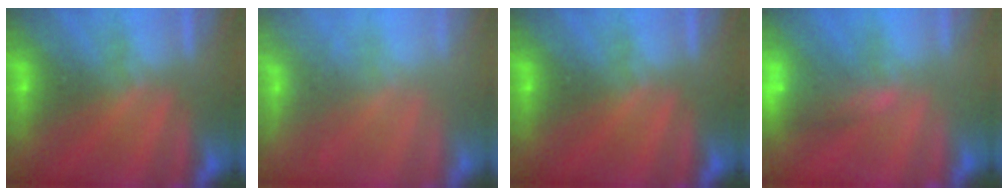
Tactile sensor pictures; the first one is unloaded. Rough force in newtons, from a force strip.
{"total": 7.3}
{"total": 0.0}
{"total": 8.1}